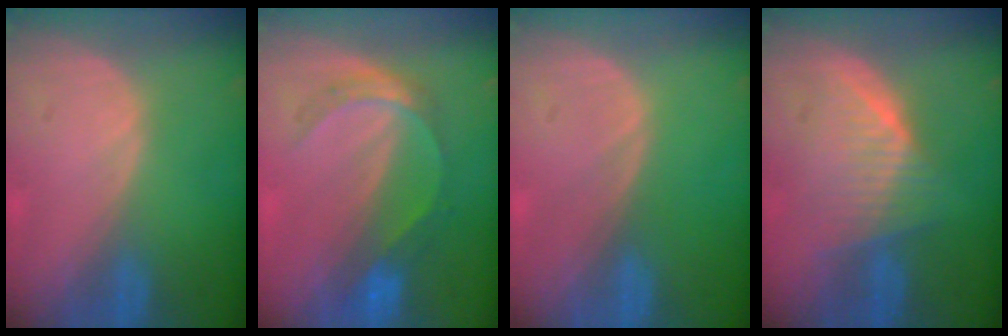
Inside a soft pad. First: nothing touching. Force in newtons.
{"total": 5.6, "press": 5.0, "slide": 2.5}
{"total": 0.0}
{"total": 6.3, "press": 6.1, "slide": 1.6}